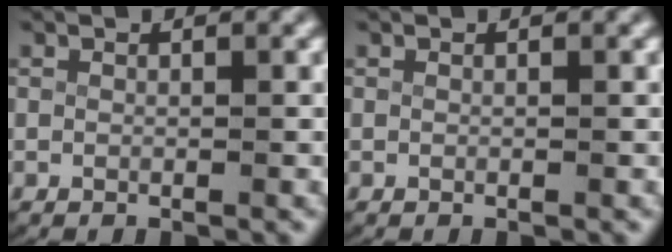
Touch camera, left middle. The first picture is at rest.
{"total": 0.0}